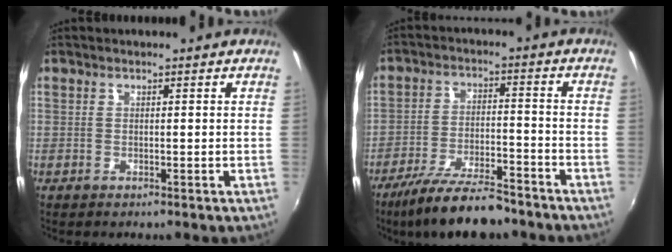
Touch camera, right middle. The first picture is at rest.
{"total": 14.0, "force": [-11.6, 3.3, 7.2], "torque": [-0.151, -0.018, -0.191]}